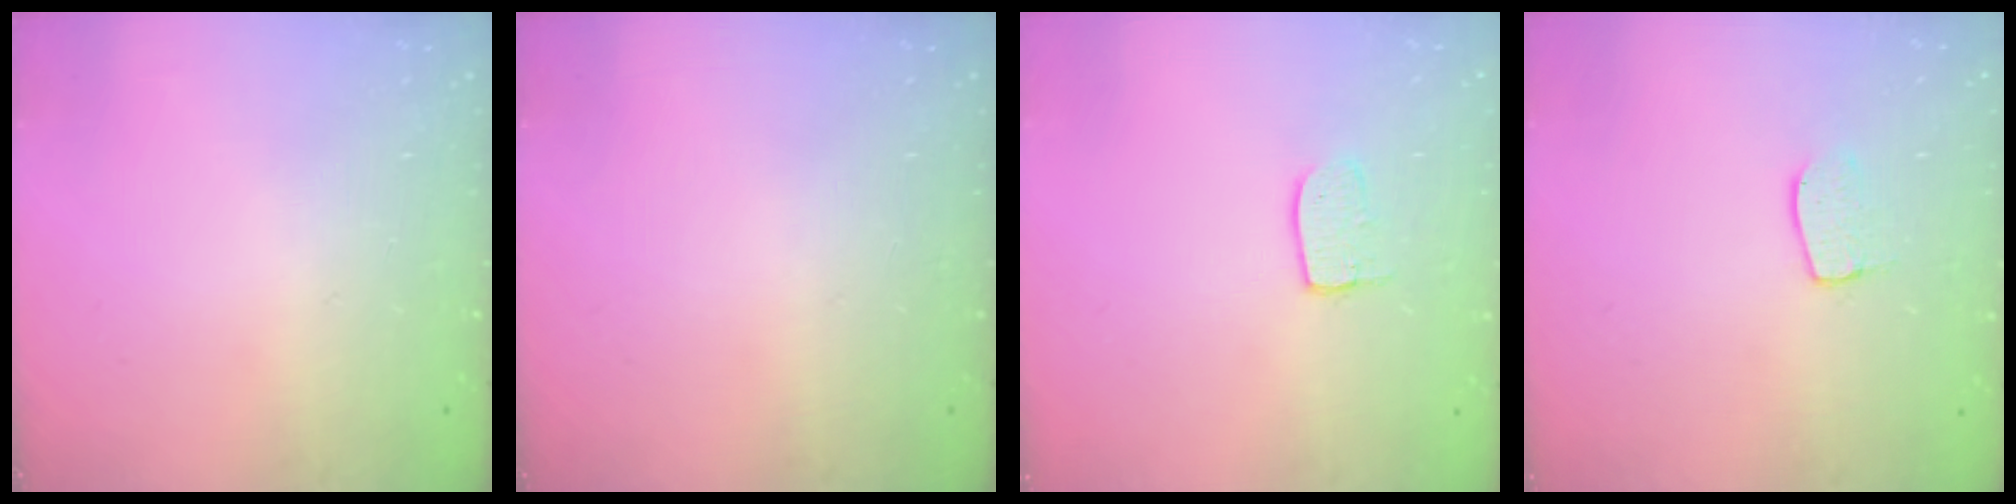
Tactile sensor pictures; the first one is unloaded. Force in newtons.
{"total": 0.0}
{"total": 6.0, "press": 6.0, "slide": 0.3}
{"total": 6.5, "press": 6.5, "slide": 0.4}